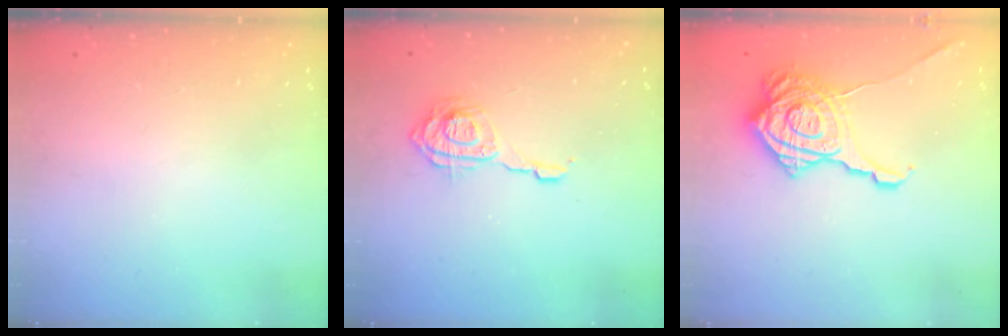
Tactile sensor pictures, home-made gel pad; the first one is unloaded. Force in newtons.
{"total": 10.3, "press": 10.3, "slide": 1.0}
{"total": 22.9, "press": 22.9, "slide": 1.3}